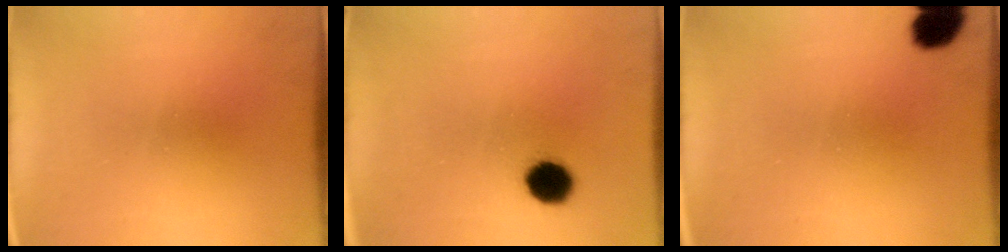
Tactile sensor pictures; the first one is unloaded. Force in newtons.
{"total": 6.5}
{"total": 6.7}